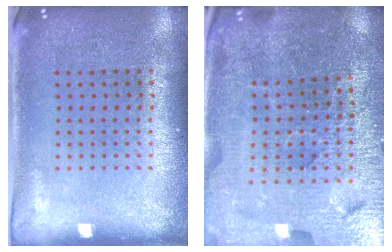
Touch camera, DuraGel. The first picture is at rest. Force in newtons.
{"total": 4.8, "press": 4.6, "slide": 1.3}